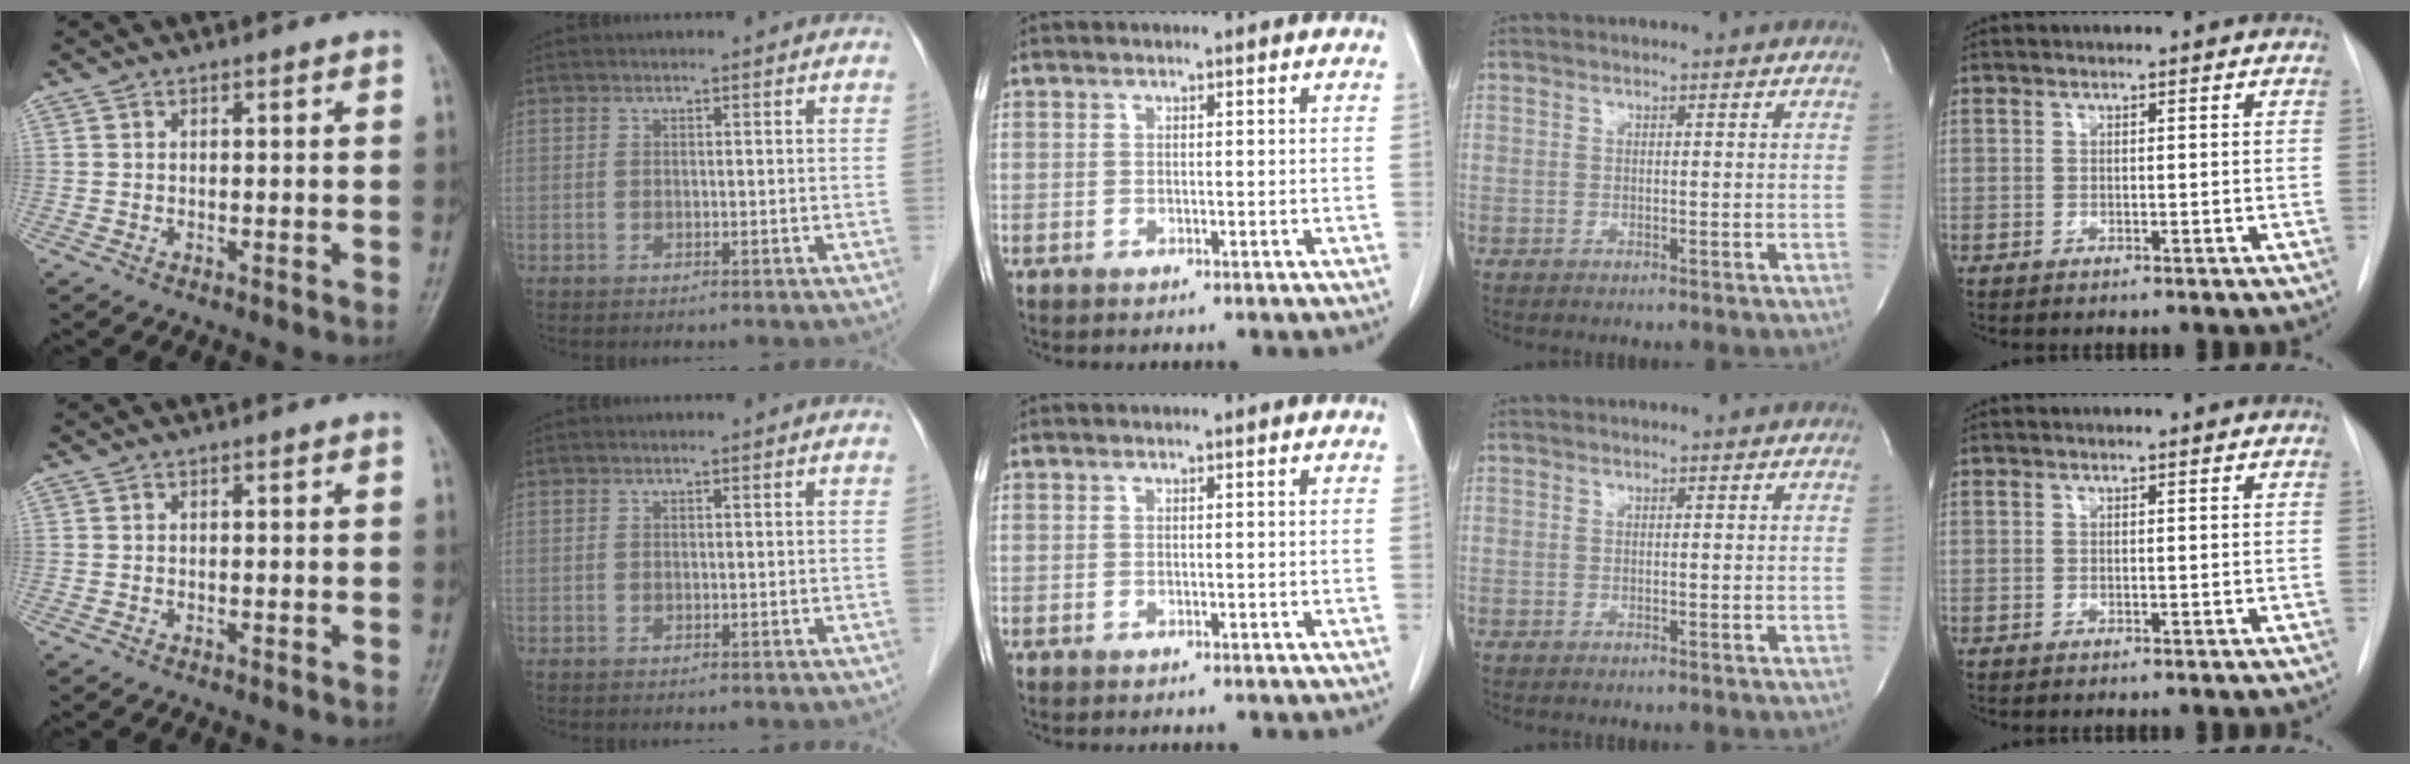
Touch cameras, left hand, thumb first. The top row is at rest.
{}